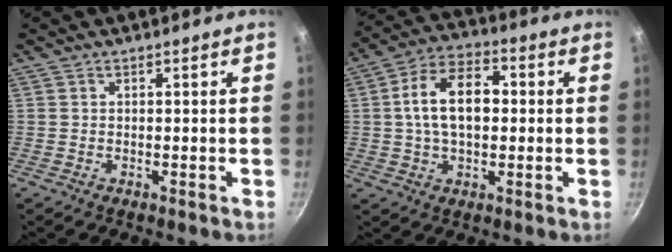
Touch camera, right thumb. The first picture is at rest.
{"total": 13.1, "force": [1.0, 8.0, 10.3], "torque": [-0.155, 0.028, 0.006]}